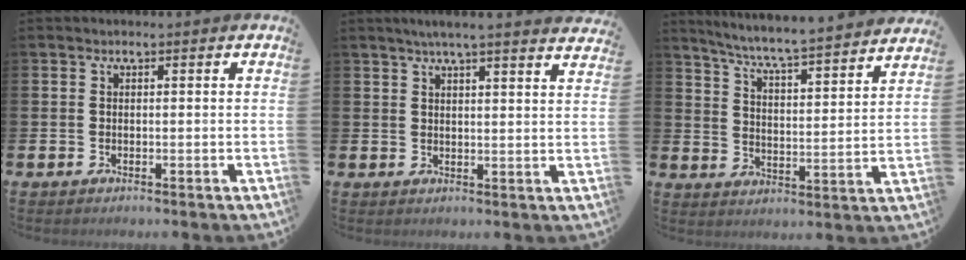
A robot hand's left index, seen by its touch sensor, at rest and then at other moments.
{"total": 4.3, "force": [4.0, -0.6, 1.4], "torque": [-0.036, -0.014, 0.072]}
{"total": 6.5, "force": [6.2, -0.5, 1.8], "torque": [-0.065, -0.053, 0.103]}